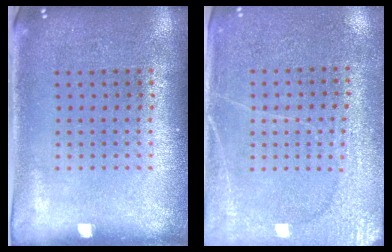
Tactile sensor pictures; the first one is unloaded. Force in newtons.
{"total": 2.8, "press": 2.7, "slide": 0.8}